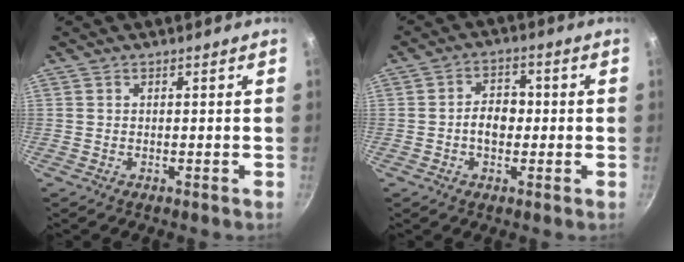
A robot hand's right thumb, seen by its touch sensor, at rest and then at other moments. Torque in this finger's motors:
{"motor_torque": [-0.06, 0.10, 0.43, -0.23, 0.09]}